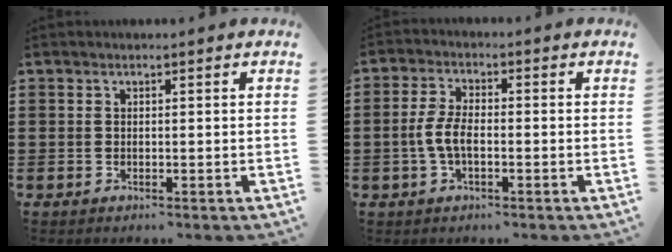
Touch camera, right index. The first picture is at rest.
{"total": 4.7, "force": [-1.1, 2.0, 4.1], "torque": [-0.101, -0.002, -0.027]}